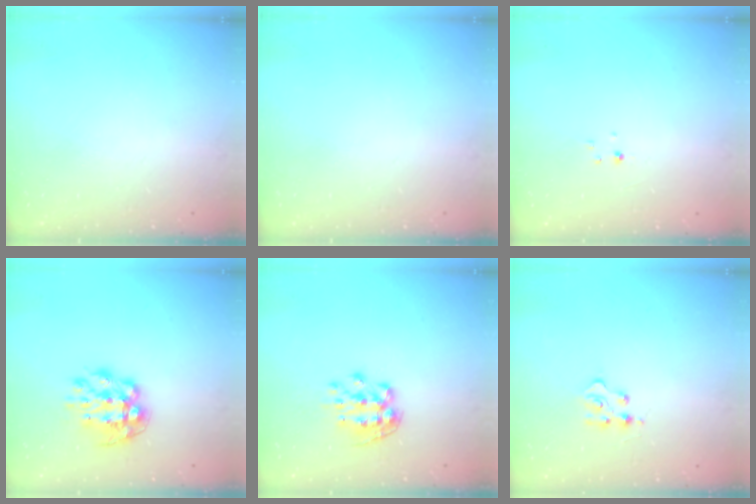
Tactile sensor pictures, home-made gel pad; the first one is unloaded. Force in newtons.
{"total": 0.0}
{"total": 1.1, "press": 1.1, "slide": 0.2}
{"total": 10.1, "press": 10.0, "slide": 0.8}
{"total": 8.4, "press": 8.3, "slide": 0.4}
{"total": 3.8, "press": 3.7, "slide": 0.5}